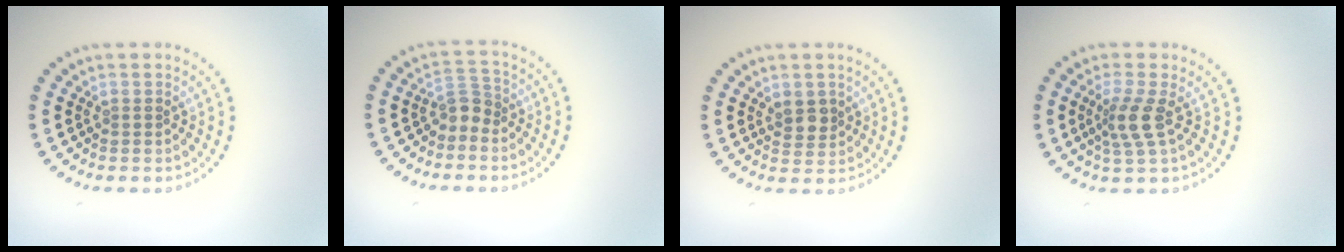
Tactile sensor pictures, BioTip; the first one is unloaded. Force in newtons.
{"total": 2.1, "press": 1.6, "slide": 1.3}
{"total": 1.9, "press": 1.8, "slide": 0.7}
{"total": 2.7, "press": 2.1, "slide": 1.8}